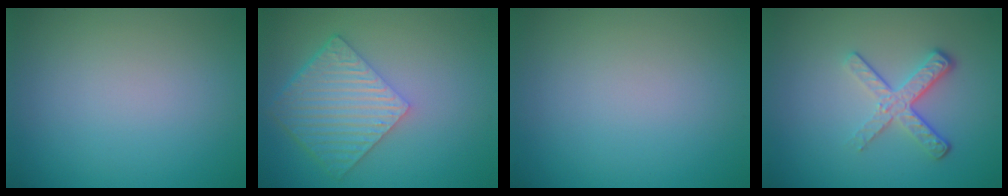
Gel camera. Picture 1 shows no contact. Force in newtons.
{"total": 6.2, "press": 4.5, "slide": 4.3}
{"total": 0.0}
{"total": 3.6, "press": 2.5, "slide": 2.7}